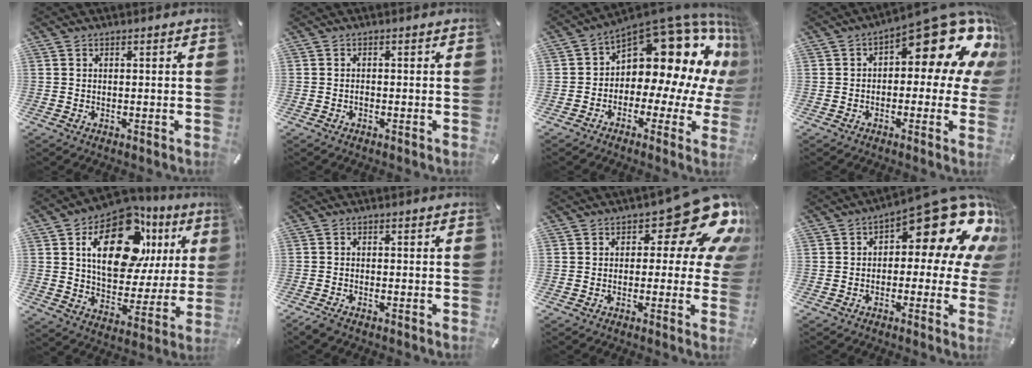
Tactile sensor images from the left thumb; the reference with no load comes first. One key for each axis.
{"total": 0.9, "fx": -0.5, "fy": 0.4, "fz": 0.5, "tx": -0.011, "ty": 0.000, "tz": -0.011}
{"total": 18.4, "fx": 8.2, "fy": 10.3, "fz": 12.8, "tx": -0.172, "ty": -0.076, "tz": 0.137}
{"total": 17.0, "fx": 8.9, "fy": 6.9, "fz": 12.8, "tx": -0.165, "ty": -0.073, "tz": 0.143}
{"total": 20.0, "fx": 9.2, "fy": 11.6, "fz": 13.4, "tx": -0.209, "ty": -0.033, "tz": 0.158}
{"total": 1.5, "fx": -1.2, "fy": 0.3, "fz": 0.8, "tx": -0.012, "ty": 0.001, "tz": -0.022}
{"total": 16.9, "fx": 7.8, "fy": 7.8, "fz": 12.8, "tx": -0.150, "ty": -0.059, "tz": 0.128}
{"total": 18.9, "fx": 9.6, "fy": 8.1, "fz": 14.1, "tx": -0.184, "ty": -0.073, "tz": 0.156}